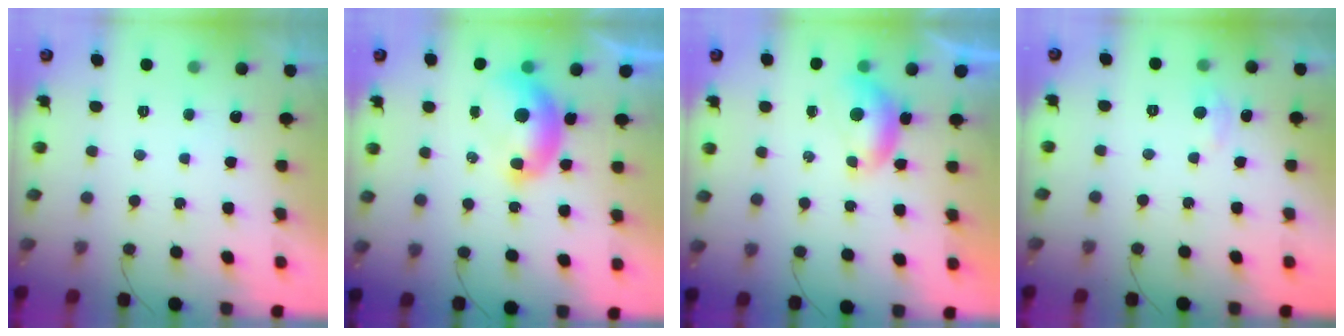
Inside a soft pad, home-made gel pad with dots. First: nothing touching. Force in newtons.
{"total": 9.2, "press": 9.2, "slide": 1.0}
{"total": 6.1, "press": 6.0, "slide": 0.9}
{"total": 2.9, "press": 2.9, "slide": 0.4}